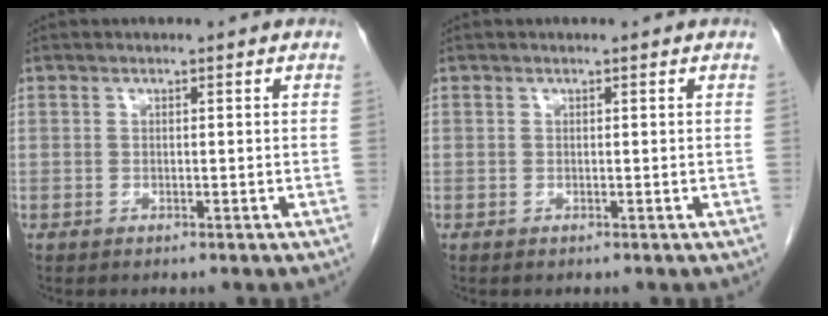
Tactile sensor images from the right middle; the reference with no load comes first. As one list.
[{"total": 0.0}]